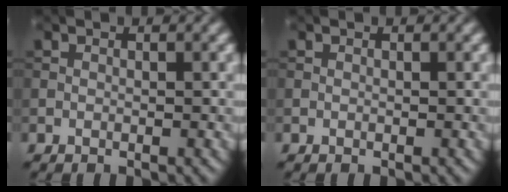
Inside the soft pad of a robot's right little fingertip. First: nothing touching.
{"total": 0.0}